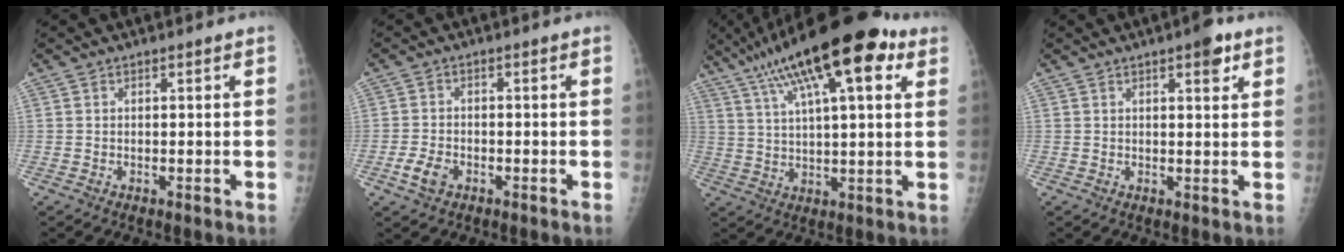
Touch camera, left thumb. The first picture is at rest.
{"total": 3.9, "force": [-1.8, 2.6, 2.3], "torque": [-0.043, 0.007, -0.032]}
{"total": 21.5, "force": [11.4, 6.3, 17.1], "torque": [-0.275, 0.004, 0.182]}
{"total": 3.9, "force": [2.3, 1.3, 2.9], "torque": [-0.030, -0.008, 0.027]}